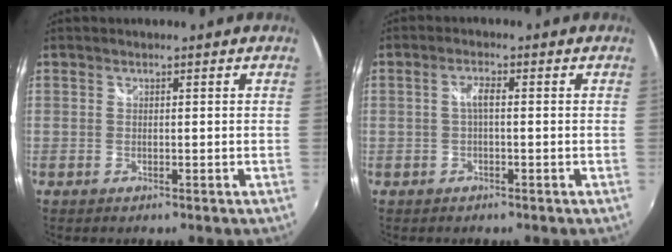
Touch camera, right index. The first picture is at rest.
{"total": 2.2, "force": [-0.1, 0.5, 2.1], "torque": [-0.042, 0.006, -0.003]}